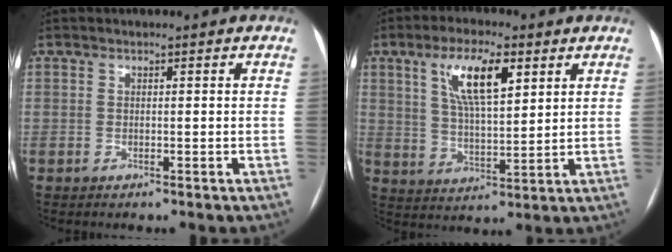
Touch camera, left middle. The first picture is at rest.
{"total": 10.2, "force": [4.6, 2.9, 8.6], "torque": [-0.160, 0.010, 0.087]}